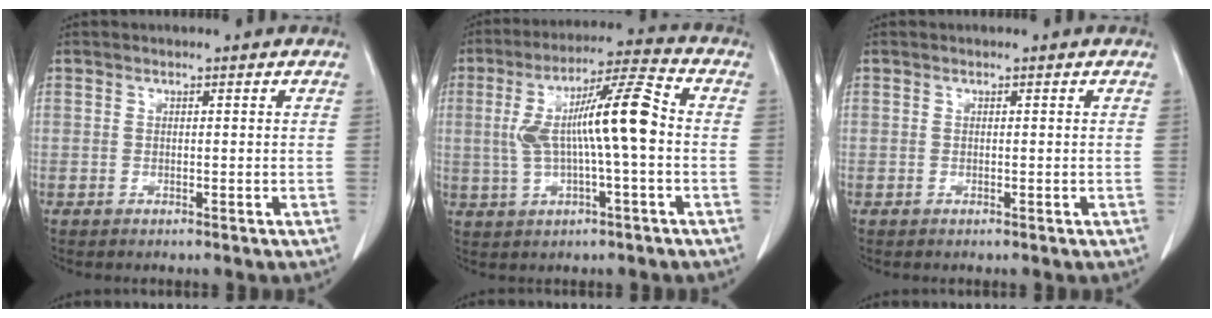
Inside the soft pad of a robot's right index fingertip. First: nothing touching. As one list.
[{"total": 12.0, "force": [0.2, 1.2, 11.9], "torque": [-0.214, 0.026, 0.003]}, {"total": 0.0}]